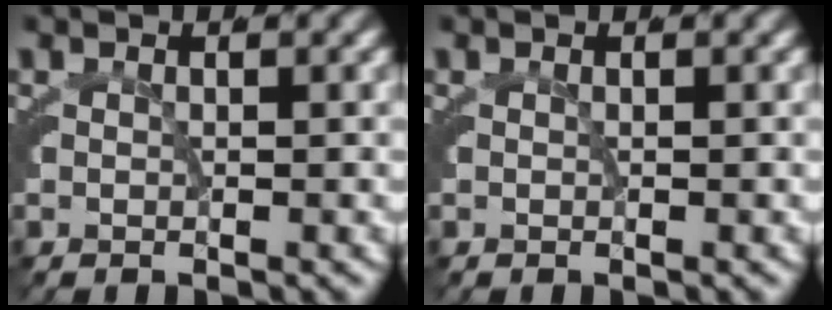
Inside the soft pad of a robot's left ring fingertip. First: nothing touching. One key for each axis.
{"total": 0.0}